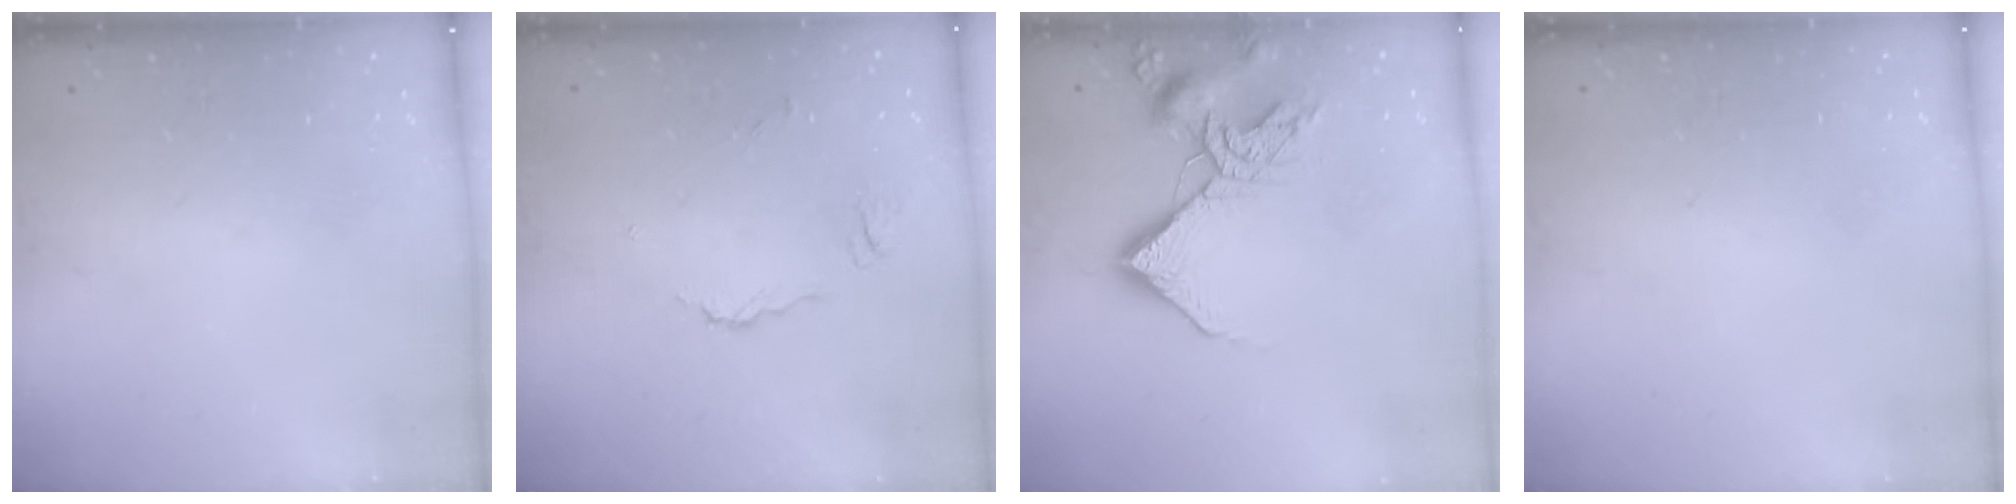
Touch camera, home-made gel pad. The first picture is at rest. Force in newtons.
{"total": 5.3, "press": 5.3, "slide": 0.3}
{"total": 11.9, "press": 11.8, "slide": 1.4}
{"total": 2.1, "press": 2.1, "slide": 0.2}